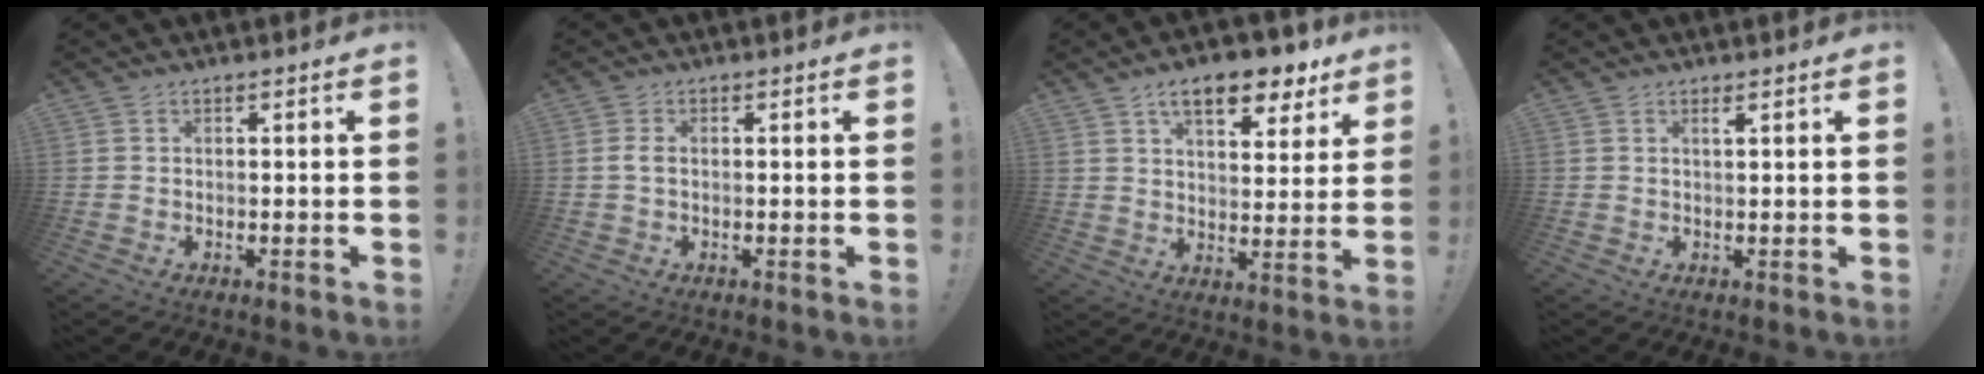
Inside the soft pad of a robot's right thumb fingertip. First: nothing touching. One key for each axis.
{"total": 2.3, "fx": 0.2, "fy": 1.4, "fz": 1.8, "tx": -0.041, "ty": 0.008, "tz": 0.005}
{"total": 12.7, "fx": 8.1, "fy": 5.2, "fz": 8.3, "tx": -0.109, "ty": -0.048, "tz": 0.134}
{"total": 1.3, "fx": 0.9, "fy": 0.0, "fz": 1.0, "tx": -0.007, "ty": -0.006, "tz": 0.012}